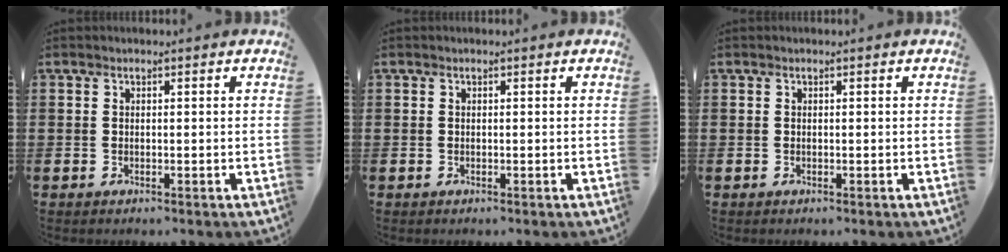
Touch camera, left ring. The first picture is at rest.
{"total": 0.0}
{"total": 0.0}